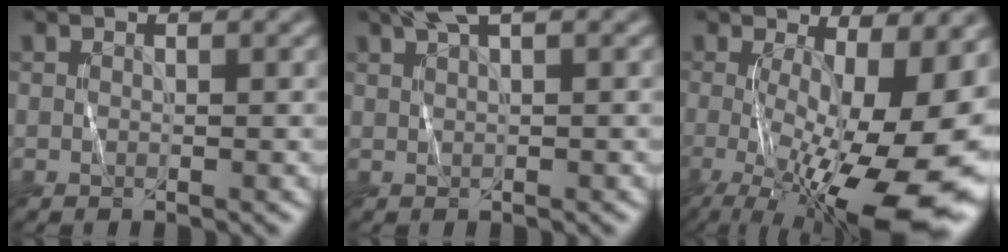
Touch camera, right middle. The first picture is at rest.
{"total": 2.6, "force": [1.6, 0.5, 1.9], "torque": [-0.031, 0.006, 0.031]}
{"total": 16.8, "force": [-3.0, 6.3, 15.3], "torque": [-0.212, -0.033, -0.031]}